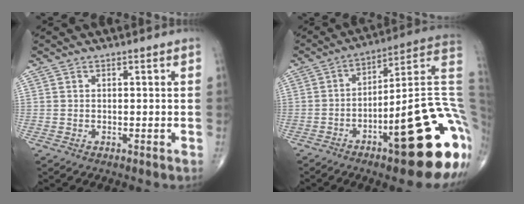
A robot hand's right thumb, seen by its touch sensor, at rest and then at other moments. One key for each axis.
{"total": 26.8, "fx": -7.5, "fy": 6.1, "fz": 25.0, "tx": -0.271, "ty": 0.030, "tz": -0.101}